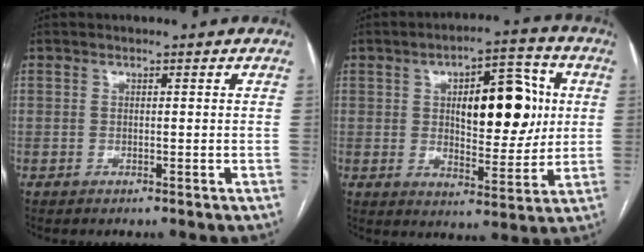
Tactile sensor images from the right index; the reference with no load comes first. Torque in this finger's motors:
{"motor_torque": [1.47, 0.27, 0.33, 0.12]}